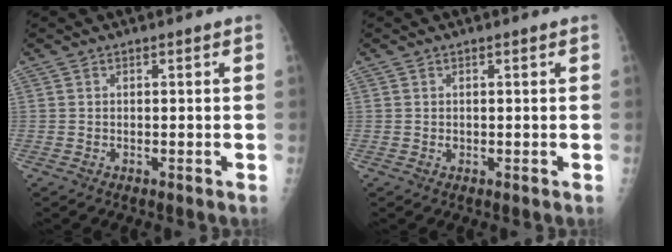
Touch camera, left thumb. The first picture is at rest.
{"total": 0.7, "force": [0.2, 0.6, 0.3], "torque": [-0.001, 0.000, 0.003]}